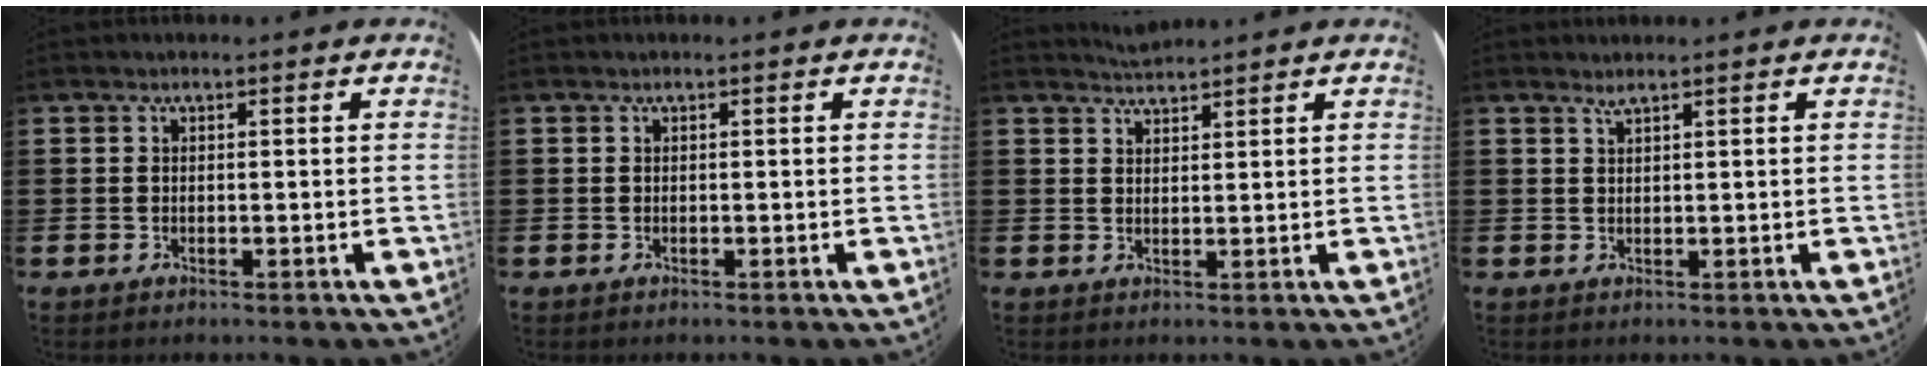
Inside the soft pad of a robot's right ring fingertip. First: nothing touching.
{"total": 0.0}
{"total": 1.7, "force": [1.6, -0.3, -0.3], "torque": [0.004, 0.000, 0.032]}
{"total": 1.0, "force": [0.9, -0.1, 0.3], "torque": [-0.005, -0.002, 0.017]}